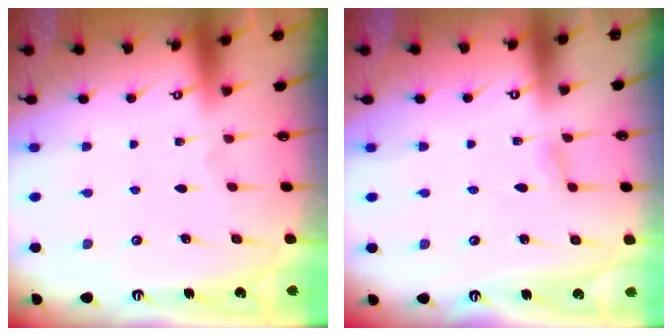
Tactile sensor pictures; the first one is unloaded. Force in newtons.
{"total": 2.9, "press": 2.9, "slide": 0.4}